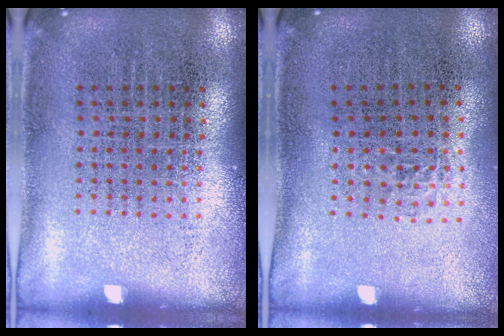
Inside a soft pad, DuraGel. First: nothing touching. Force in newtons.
{"total": 0.6, "press": 0.5, "slide": 0.5}